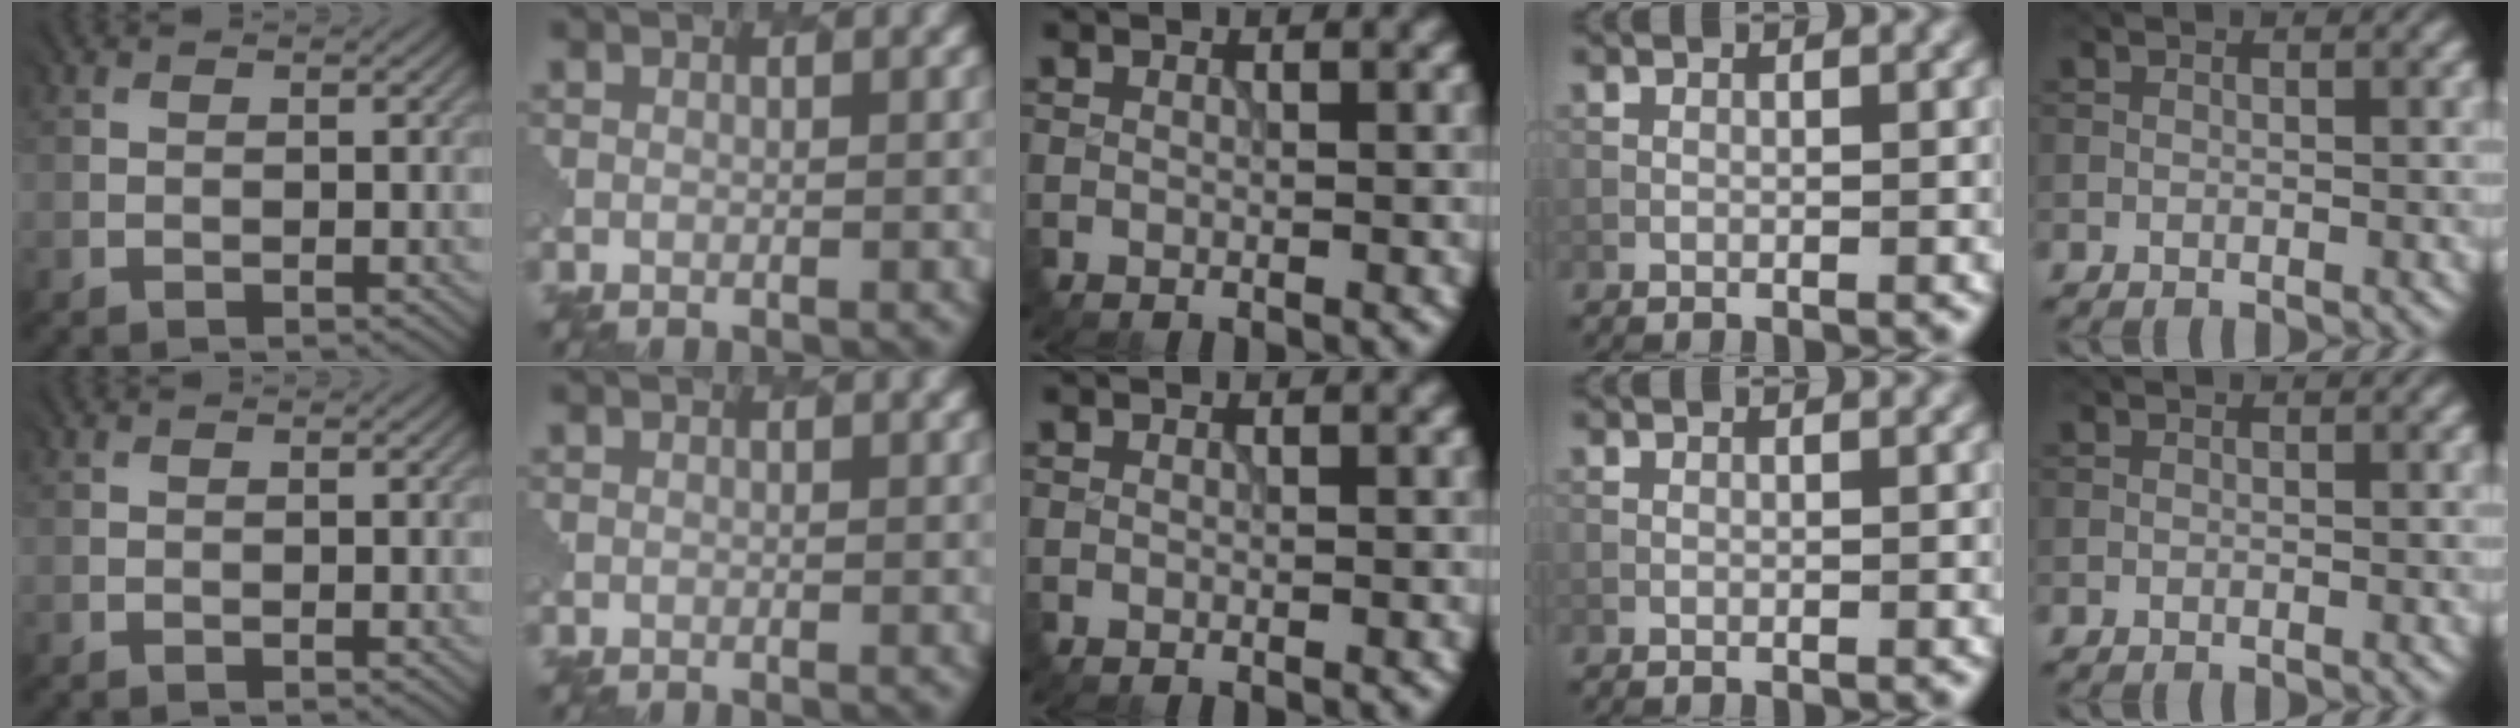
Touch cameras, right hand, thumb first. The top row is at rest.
{}